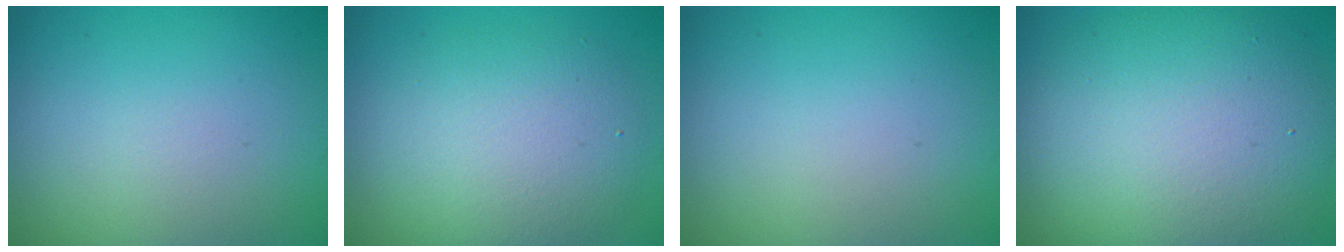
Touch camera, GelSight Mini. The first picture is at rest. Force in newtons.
{"total": 5.3, "press": 5.3, "slide": 0.3}
{"total": 0.0}
{"total": 10.4, "press": 10.3, "slide": 1.1}